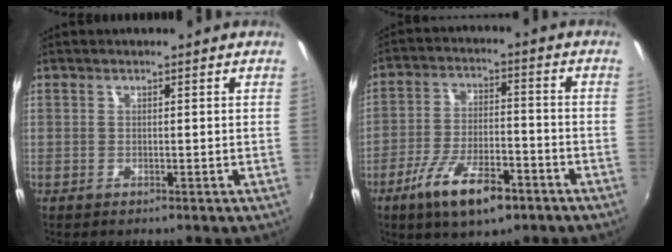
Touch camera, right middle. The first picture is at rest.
{"total": 12.4, "force": [-7.4, 4.2, 9.0], "torque": [-0.185, -0.016, -0.129]}